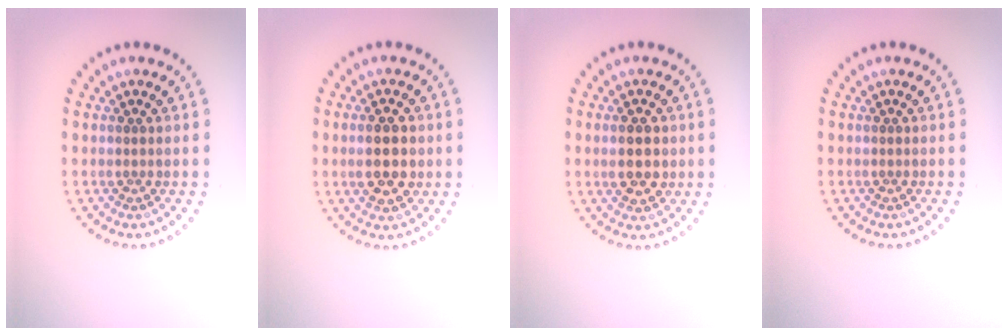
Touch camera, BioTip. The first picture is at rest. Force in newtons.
{"total": 4.6, "press": 4.6, "slide": 0.1}
{"total": 3.1, "press": 3.1, "slide": 0.3}
{"total": 0.0}